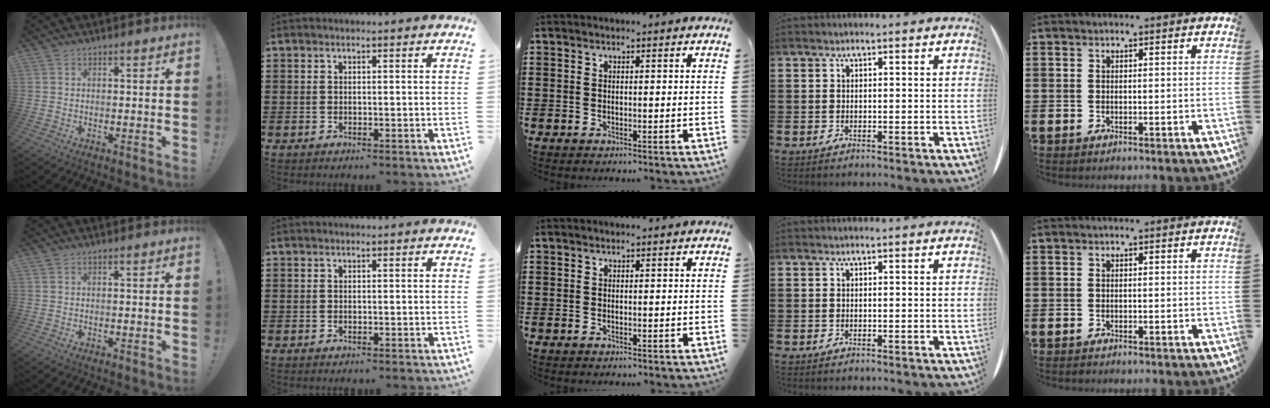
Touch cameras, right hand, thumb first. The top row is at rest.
{}